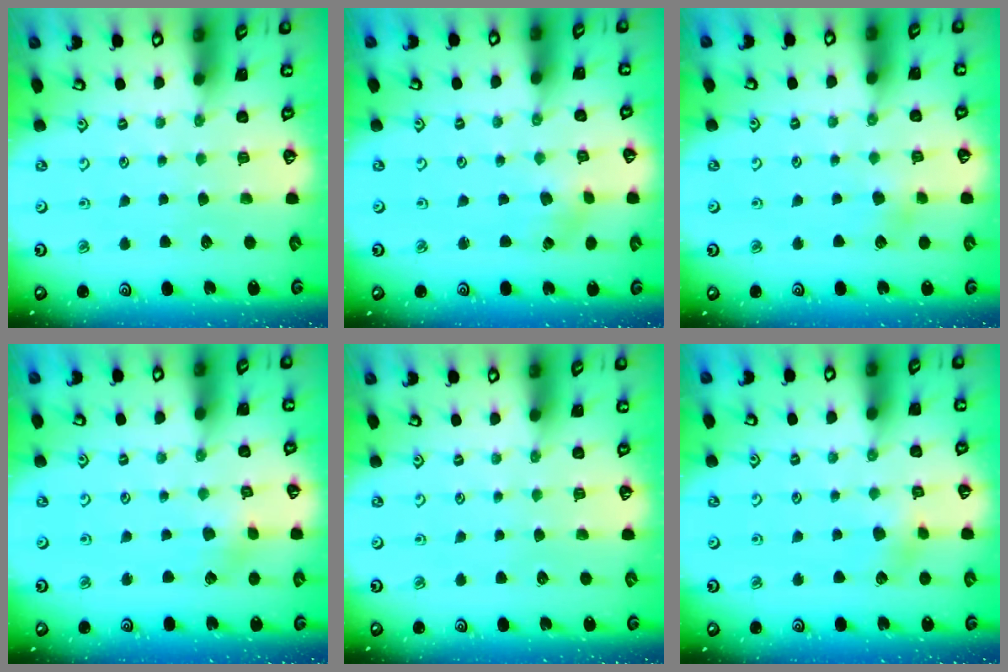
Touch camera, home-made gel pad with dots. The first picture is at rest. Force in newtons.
{"total": 2.4, "press": 2.3, "slide": 0.4}
{"total": 3.4, "press": 3.4, "slide": 0.3}
{"total": 1.9, "press": 1.9, "slide": 0.2}
{"total": 0.0}
{"total": 5.6, "press": 5.6, "slide": 0.3}